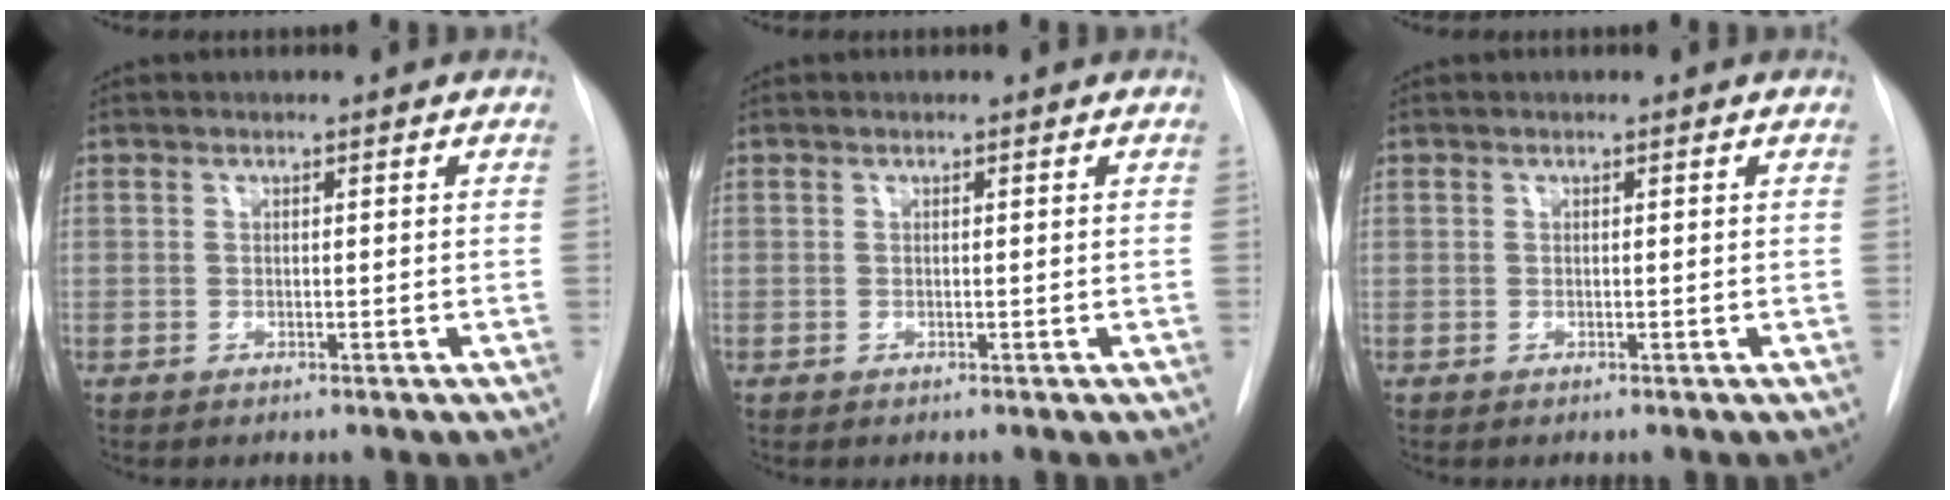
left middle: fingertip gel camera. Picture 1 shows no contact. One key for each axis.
{"total": 0.0}
{"total": 0.0}